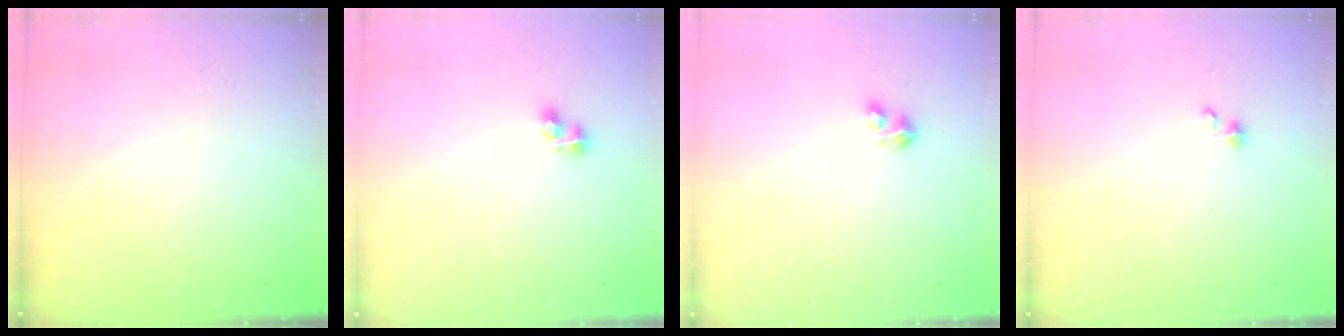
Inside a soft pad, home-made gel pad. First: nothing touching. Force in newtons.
{"total": 2.7, "press": 2.5, "slide": 1.0}
{"total": 3.0, "press": 2.9, "slide": 0.2}
{"total": 1.5, "press": 1.5, "slide": 0.0}